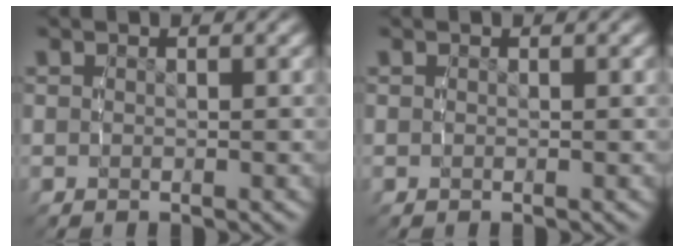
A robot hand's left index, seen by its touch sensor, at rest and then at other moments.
{"total": 0.0}